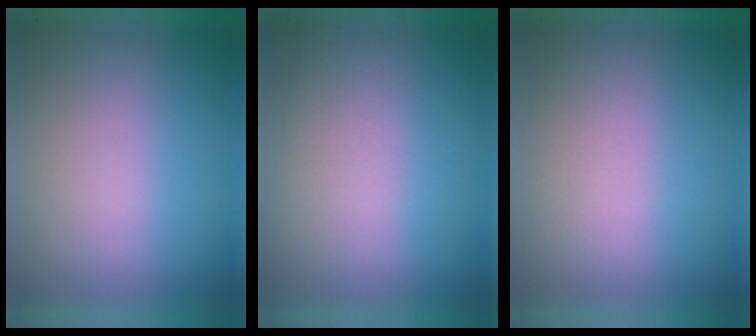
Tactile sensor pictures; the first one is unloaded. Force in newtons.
{"total": 2.8}
{"total": 1.4}